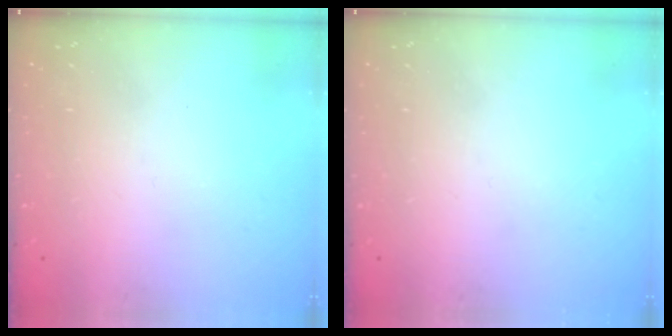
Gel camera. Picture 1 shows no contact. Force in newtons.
{"total": 0.0}